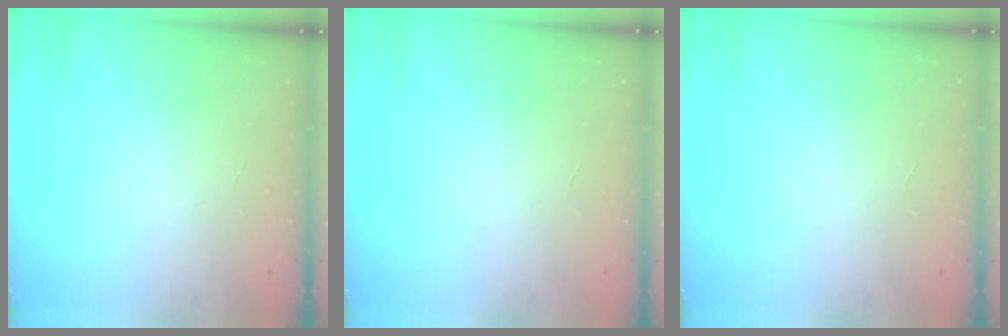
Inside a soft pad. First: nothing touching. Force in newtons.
{"total": 0.0}
{"total": 0.0}